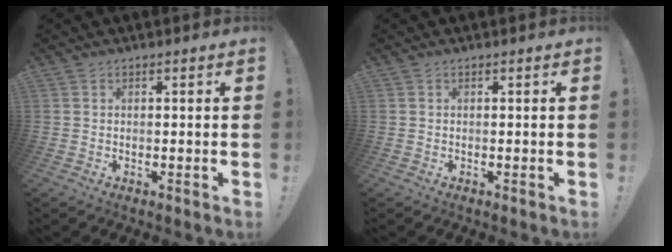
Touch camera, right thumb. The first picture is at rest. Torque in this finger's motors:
{"motor_torque": [-0.01, 0.00, 0.00, 0.00, 0.00]}